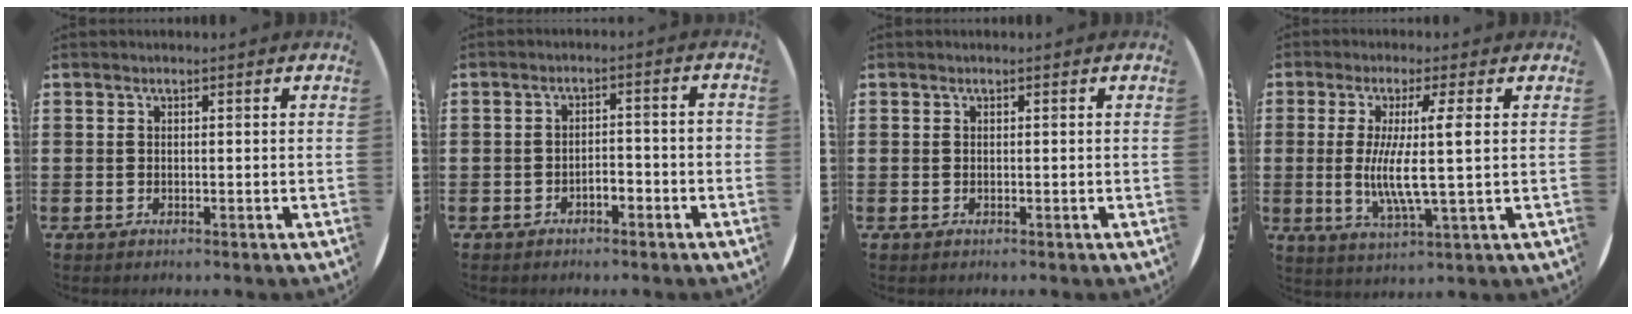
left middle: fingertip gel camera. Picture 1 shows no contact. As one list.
[{"total": 2.1, "force": [-1.6, 0.9, 1.1], "torque": [-0.023, 0.004, -0.033]}, {"total": 0.0}, {"total": 7.8, "force": [0.5, 0.3, 7.8], "torque": [-0.144, -0.003, 0.003]}]